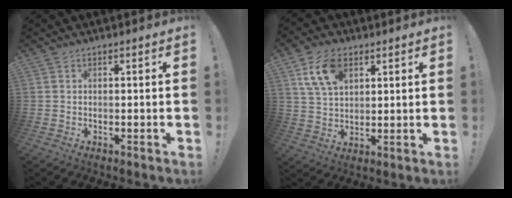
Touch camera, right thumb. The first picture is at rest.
{"total": 11.5, "force": [5.5, 7.0, 7.3], "torque": [-0.126, -0.009, 0.103]}